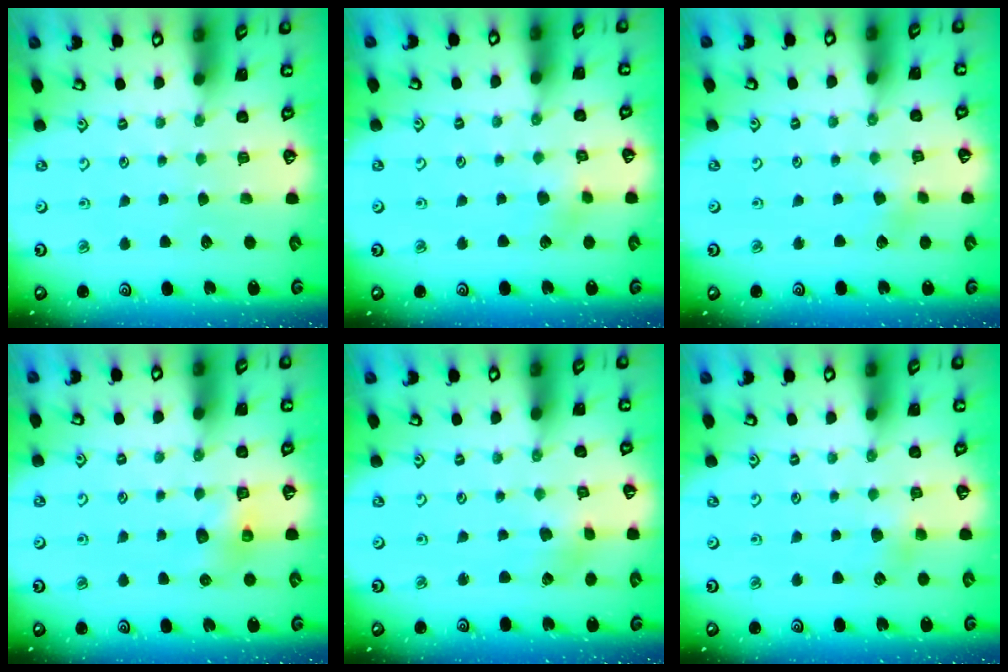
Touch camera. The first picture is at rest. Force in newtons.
{"total": 5.1, "press": 5.0, "slide": 0.3}
{"total": 2.0, "press": 1.9, "slide": 0.3}
{"total": 6.9, "press": 6.9, "slide": 0.2}
{"total": 2.3, "press": 2.3, "slide": 0.6}
{"total": 3.9, "press": 3.9, "slide": 0.4}